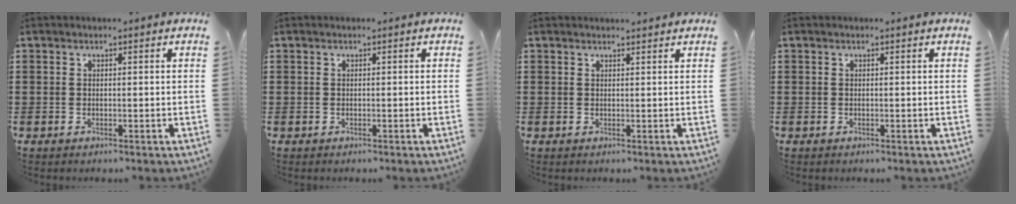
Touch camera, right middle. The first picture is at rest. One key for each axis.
{"total": 0.0}
{"total": 0.9, "fx": 0.9, "fy": 0.0, "fz": 0.2, "tx": 0.002, "ty": -0.005, "tz": 0.015}
{"total": 0.0}